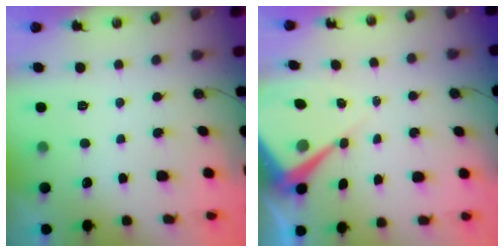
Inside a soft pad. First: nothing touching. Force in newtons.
{"total": 8.3, "press": 8.3, "slide": 0.6}